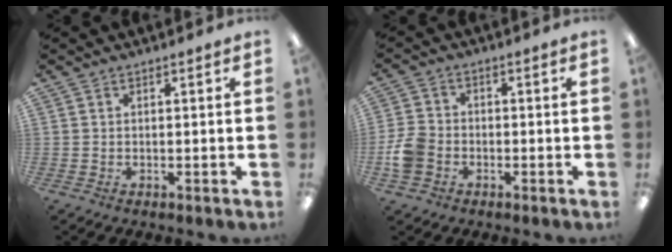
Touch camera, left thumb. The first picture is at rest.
{"total": 6.2, "force": [-2.1, 4.9, 3.3], "torque": [-0.071, 0.013, -0.037]}